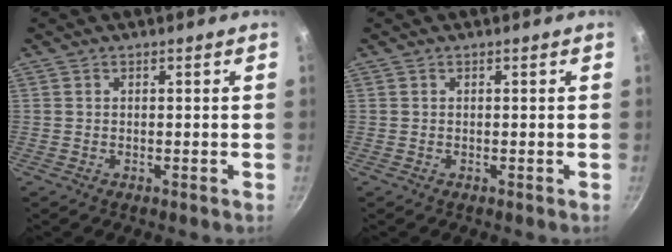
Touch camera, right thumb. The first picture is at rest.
{"total": 0.0}